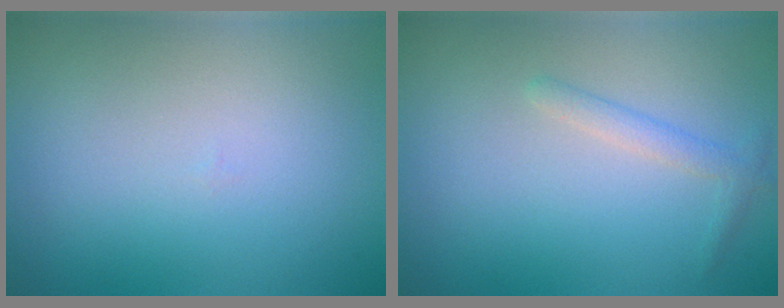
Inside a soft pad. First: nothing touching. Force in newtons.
{"total": 1.5, "press": 1.5, "slide": 0.1}